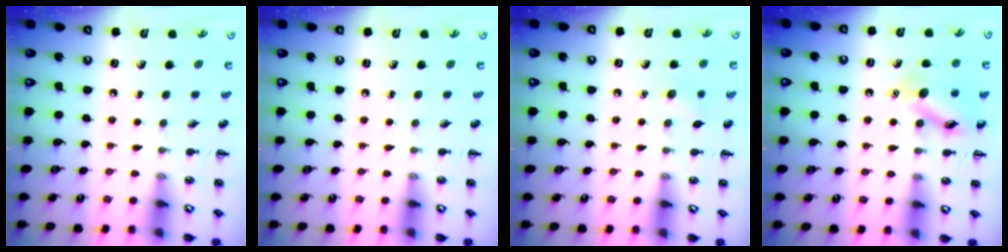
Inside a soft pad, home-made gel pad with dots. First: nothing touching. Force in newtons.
{"total": 0.0}
{"total": 4.7, "press": 4.5, "slide": 1.2}
{"total": 12.7, "press": 12.7, "slide": 0.7}